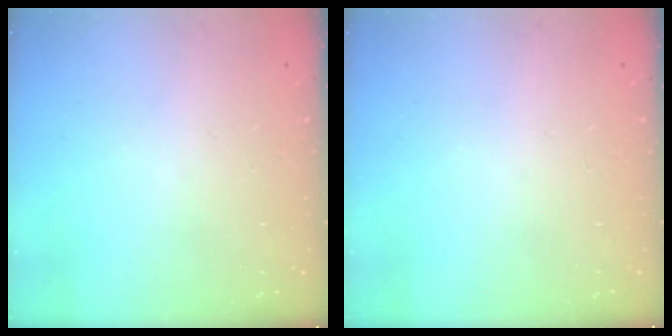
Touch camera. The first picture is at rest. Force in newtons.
{"total": 0.0}